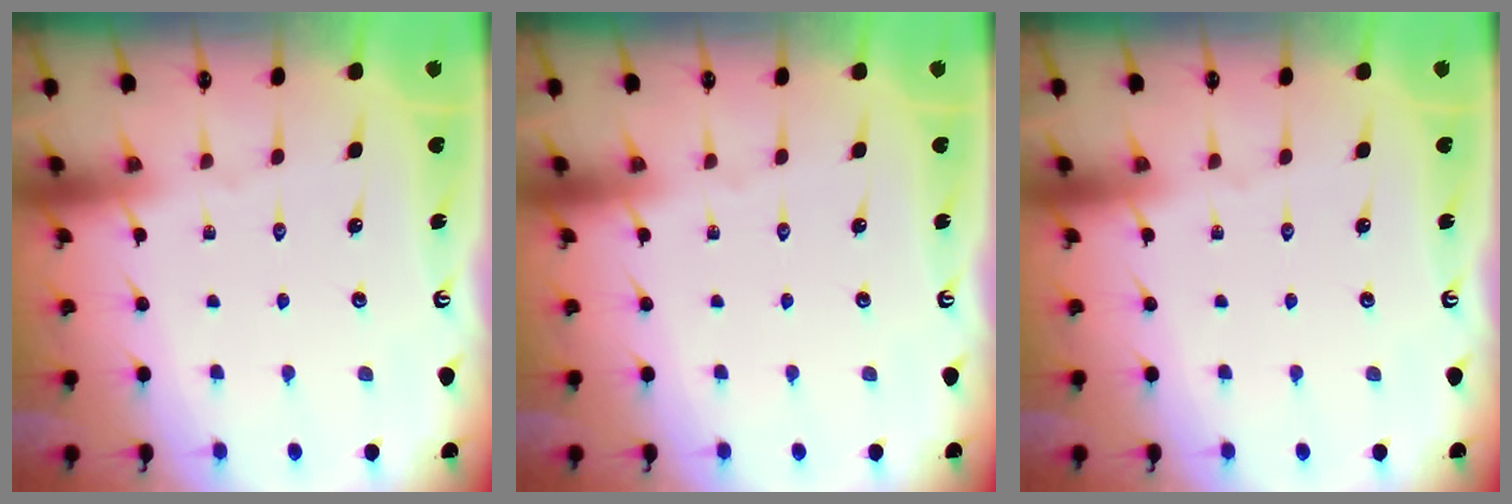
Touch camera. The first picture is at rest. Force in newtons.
{"total": 0.0}
{"total": 0.0}